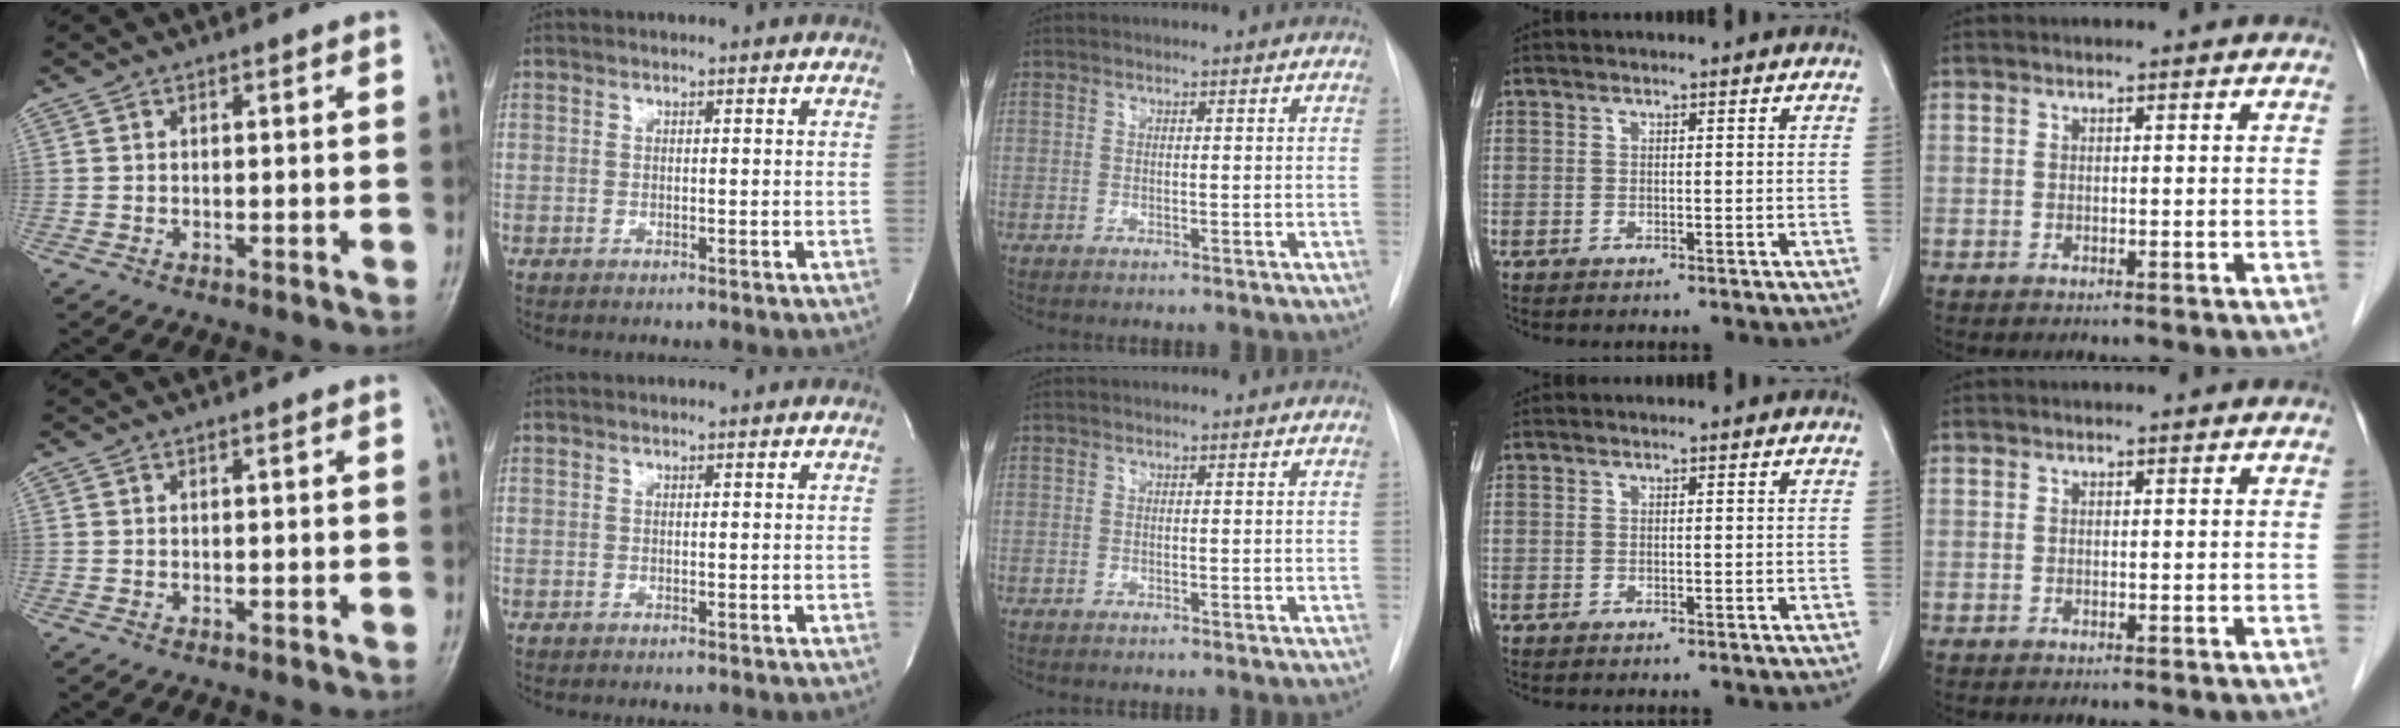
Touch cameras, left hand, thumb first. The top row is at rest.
{}